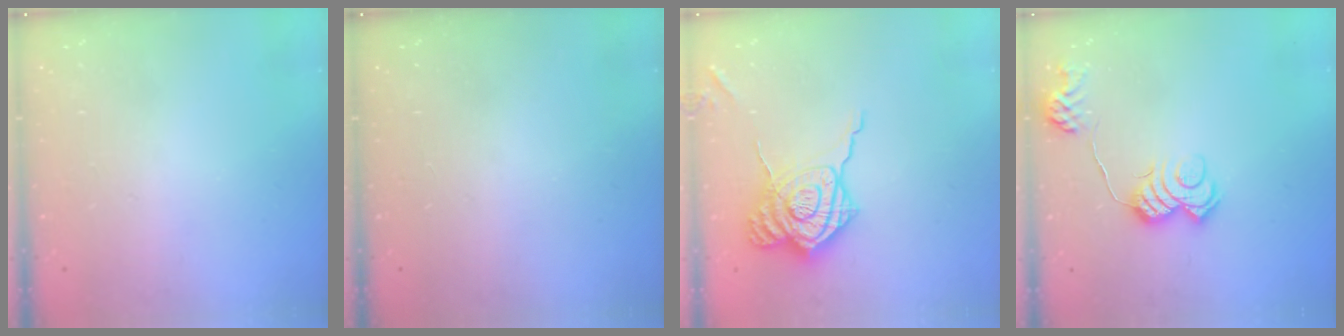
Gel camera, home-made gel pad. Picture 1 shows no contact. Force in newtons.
{"total": 0.0}
{"total": 16.6, "press": 16.5, "slide": 1.4}
{"total": 13.0, "press": 13.0, "slide": 0.4}